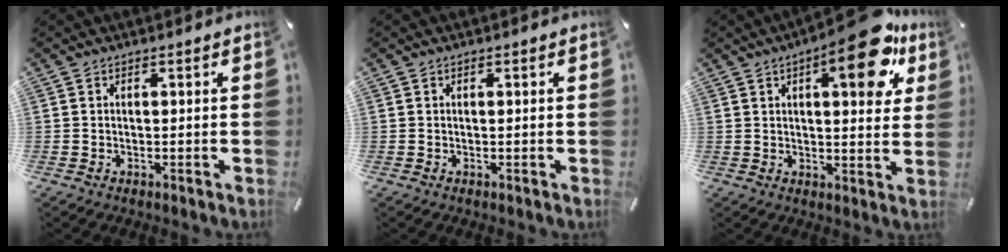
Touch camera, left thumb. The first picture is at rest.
{"total": 0.0}
{"total": 16.2, "force": [8.4, 5.8, 12.5], "torque": [-0.164, -0.036, 0.127]}